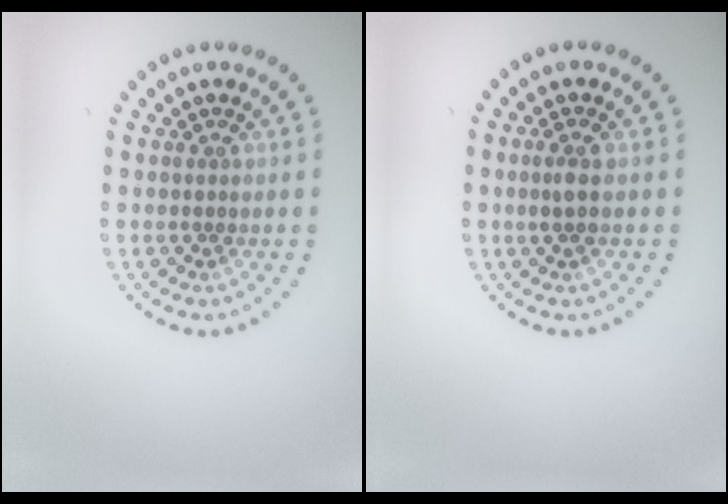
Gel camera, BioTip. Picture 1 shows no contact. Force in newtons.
{"total": 1.4, "press": 1.2, "slide": 0.7}